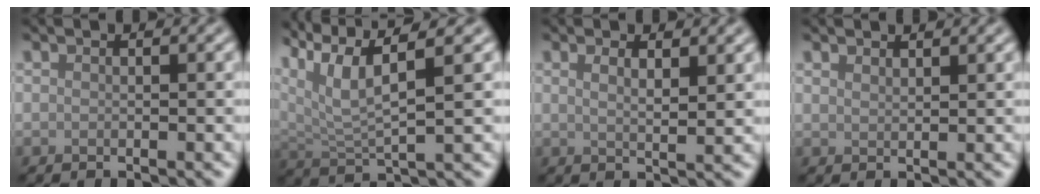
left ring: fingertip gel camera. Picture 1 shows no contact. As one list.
[{"total": 7.6, "force": [4.0, 2.0, 6.1], "torque": [-0.127, 0.010, 0.080]}, {"total": 2.2, "force": [1.2, 0.6, 1.8], "torque": [-0.022, -0.003, 0.019]}, {"total": 1.2, "force": [1.1, 0.1, 0.2], "torque": [-0.004, 0.001, 0.019]}]